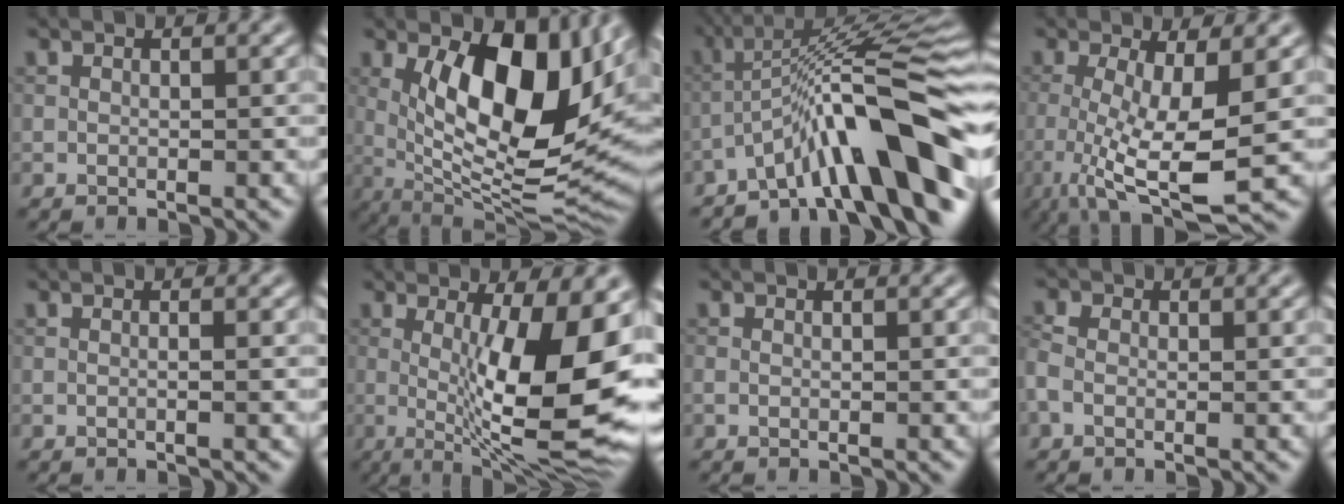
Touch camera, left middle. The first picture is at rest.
{"total": 14.1, "force": [3.1, 5.4, 12.6], "torque": [-0.194, -0.011, 0.051]}
{"total": 11.5, "force": [-6.5, 1.7, 9.3], "torque": [-0.127, 0.027, -0.107]}
{"total": 7.8, "force": [-1.3, 2.0, 7.4], "torque": [-0.147, -0.022, -0.022]}
{"total": 0.9, "force": [-0.1, 0.2, 0.9], "torque": [-0.010, -0.002, -0.007]}
{"total": 12.8, "force": [0.2, 3.2, 12.4], "torque": [-0.174, -0.011, 0.007]}
{"total": 0.0}
{"total": 1.9, "force": [-0.5, 1.3, 1.2], "torque": [-0.031, 0.004, -0.020]}